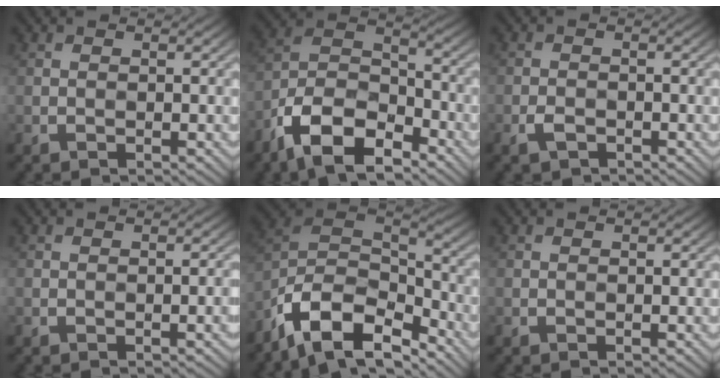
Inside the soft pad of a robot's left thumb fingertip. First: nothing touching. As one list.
[{"total": 11.5, "force": [-7.2, 5.4, 7.2], "torque": [-0.152, -0.004, -0.144]}, {"total": 2.7, "force": [-1.2, 1.6, 1.9], "torque": [-0.034, 0.001, -0.023]}, {"total": 1.3, "force": [-0.8, 0.2, 1.1], "torque": [-0.008, 0.006, -0.010]}, {"total": 12.4, "force": [-6.9, 6.4, 8.0], "torque": [-0.210, -0.019, -0.107]}, {"total": 0.0}]